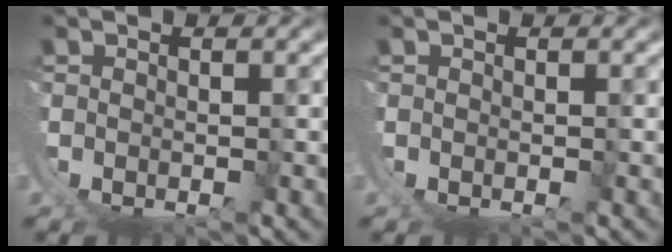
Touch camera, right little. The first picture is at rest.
{"total": 0.0}